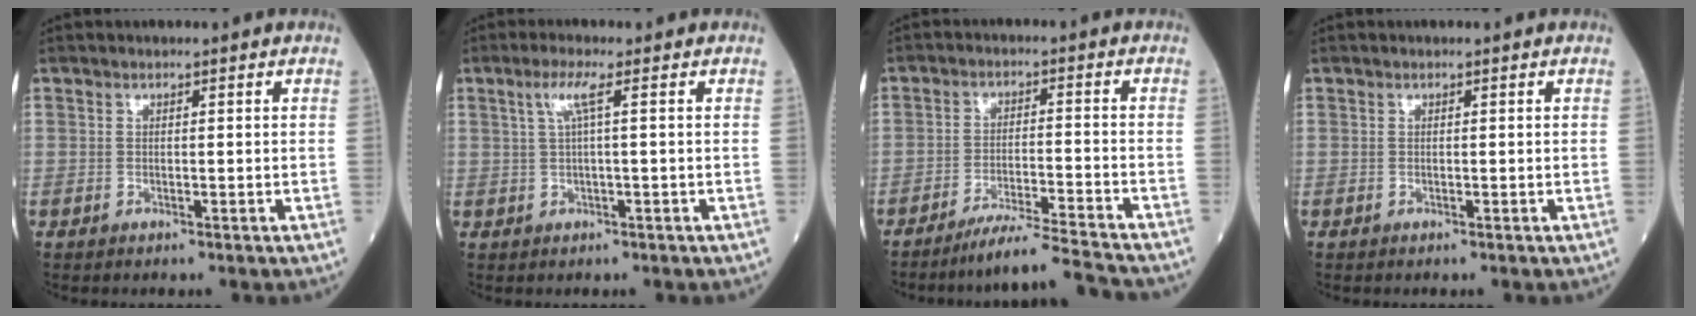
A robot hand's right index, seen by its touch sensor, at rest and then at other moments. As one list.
[{"total": 3.0, "force": [0.9, -0.3, 2.8], "torque": [-0.067, 0.009, 0.020]}, {"total": 9.7, "force": [-9.0, -1.7, 3.1], "torque": [-0.038, -0.011, -0.154]}, {"total": 0.0}]